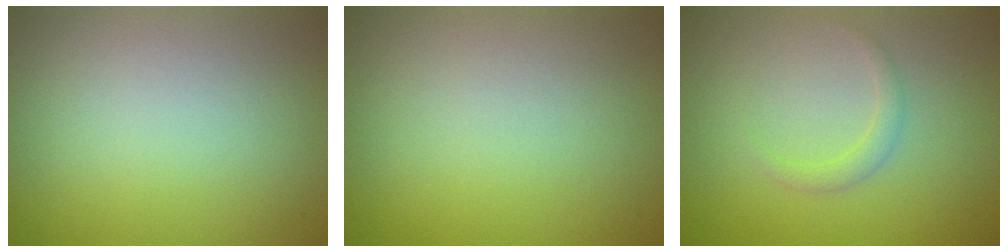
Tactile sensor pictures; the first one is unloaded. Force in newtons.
{"total": 0.0}
{"total": 1.2, "press": 1.1, "slide": 0.1}